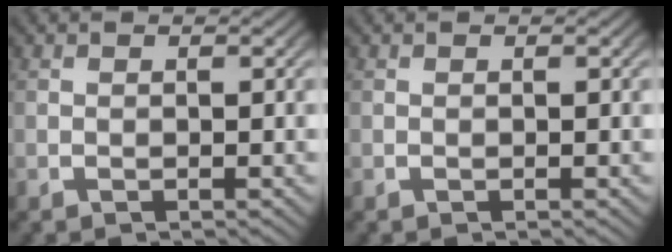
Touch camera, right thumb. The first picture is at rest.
{"total": 0.0}